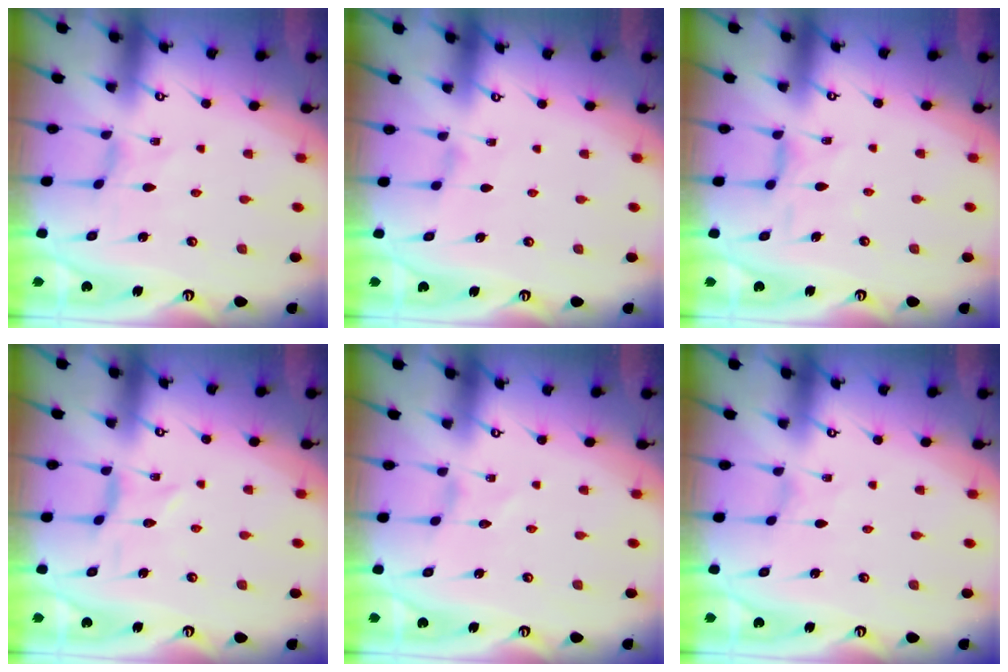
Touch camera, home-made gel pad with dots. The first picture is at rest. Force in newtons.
{"total": 1.1, "press": 1.1, "slide": 0.4}
{"total": 3.9, "press": 3.8, "slide": 0.7}
{"total": 0.9, "press": 0.8, "slide": 0.1}
{"total": 0.0}
{"total": 0.0}